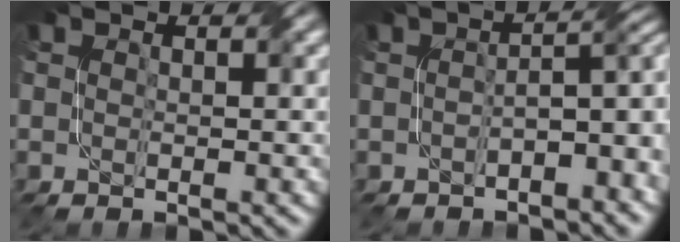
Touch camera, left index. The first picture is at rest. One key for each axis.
{"total": 4.8, "fx": -1.6, "fy": 1.7, "fz": 4.2, "tx": -0.049, "ty": 0.009, "tz": -0.030}